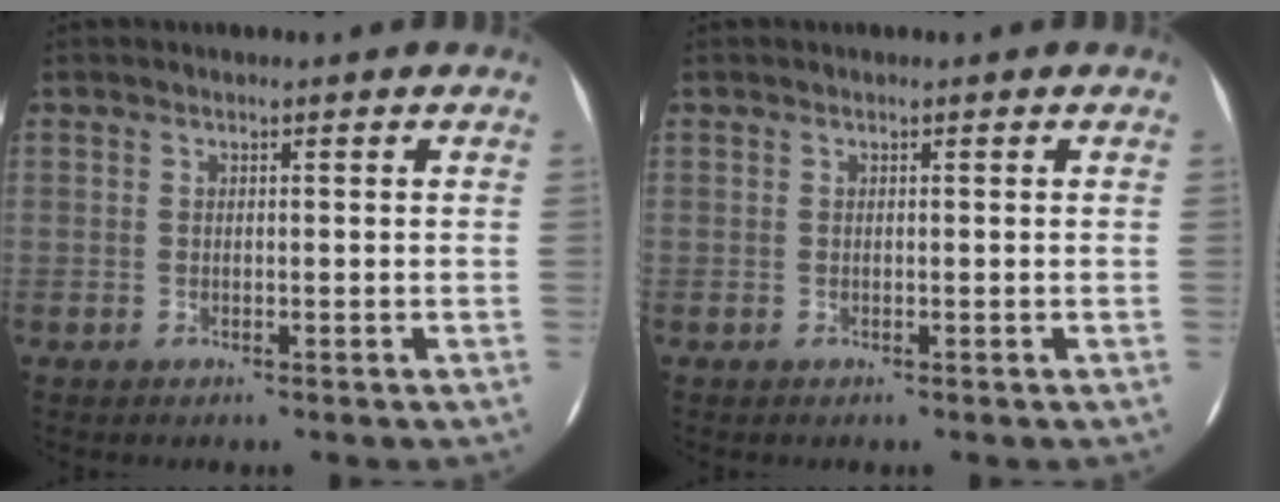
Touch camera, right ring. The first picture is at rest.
{"total": 0.0}